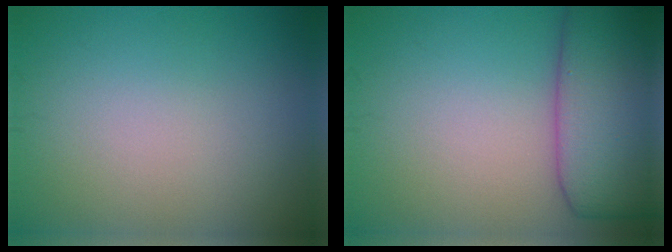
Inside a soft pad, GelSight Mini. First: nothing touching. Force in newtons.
{"total": 9.5, "press": 9.5, "slide": 0.3}